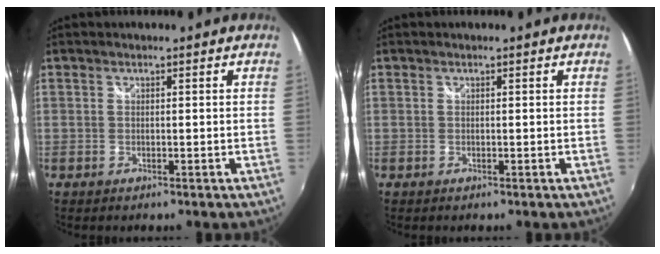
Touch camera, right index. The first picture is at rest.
{"total": 0.0}